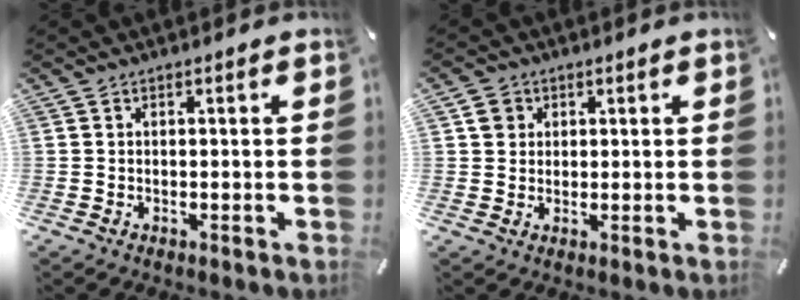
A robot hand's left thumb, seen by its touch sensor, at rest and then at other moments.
{"total": 3.2, "force": [1.1, 3.0, 0.6], "torque": [-0.002, -0.001, 0.016]}